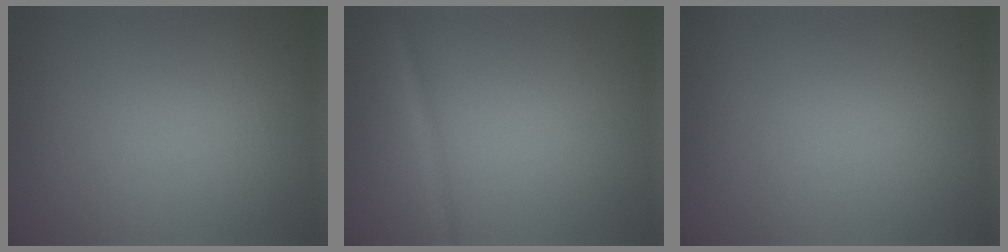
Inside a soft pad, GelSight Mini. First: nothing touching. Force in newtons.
{"total": 1.4, "press": 1.4, "slide": 0.1}
{"total": 0.0}